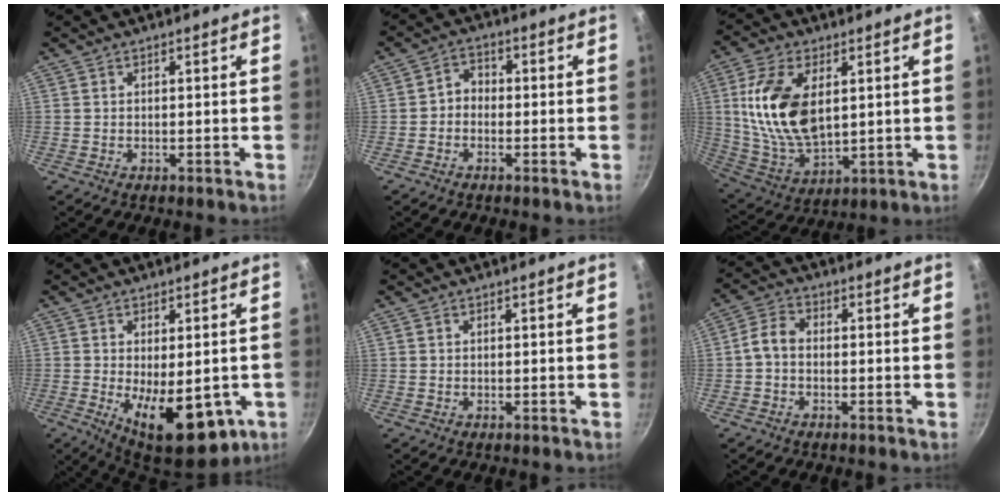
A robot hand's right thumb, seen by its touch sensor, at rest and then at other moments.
{"total": 3.3, "force": [-0.9, 2.7, 1.7], "torque": [-0.012, 0.018, -0.026]}
{"total": 17.0, "force": [3.6, 9.6, 13.6], "torque": [-0.249, -0.018, 0.080]}
{"total": 15.3, "force": [-3.8, 7.2, 13.0], "torque": [-0.156, -0.019, -0.034]}
{"total": 0.0}
{"total": 3.9, "force": [-1.0, 2.7, 2.7], "torque": [-0.057, 0.024, -0.030]}